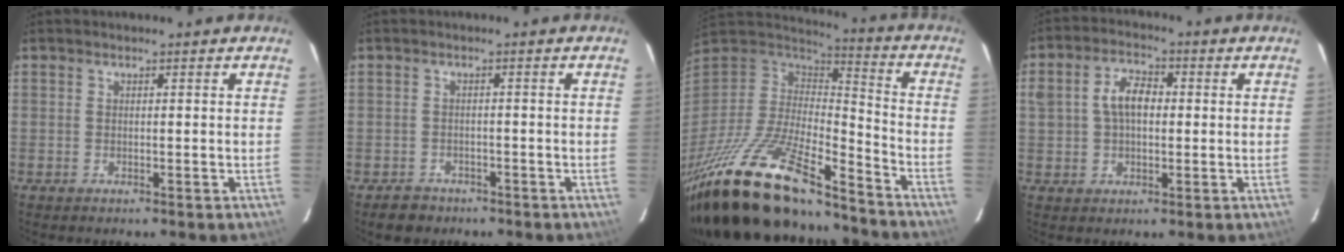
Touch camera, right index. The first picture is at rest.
{"total": 3.7, "force": [-2.6, 2.7, 0.5], "torque": [-0.015, 0.010, -0.037]}
{"total": 30.5, "force": [-22.8, 8.5, 18.2], "torque": [-0.348, -0.050, -0.384]}
{"total": 6.8, "force": [0.7, 4.4, 5.2], "torque": [-0.094, 0.019, 0.015]}